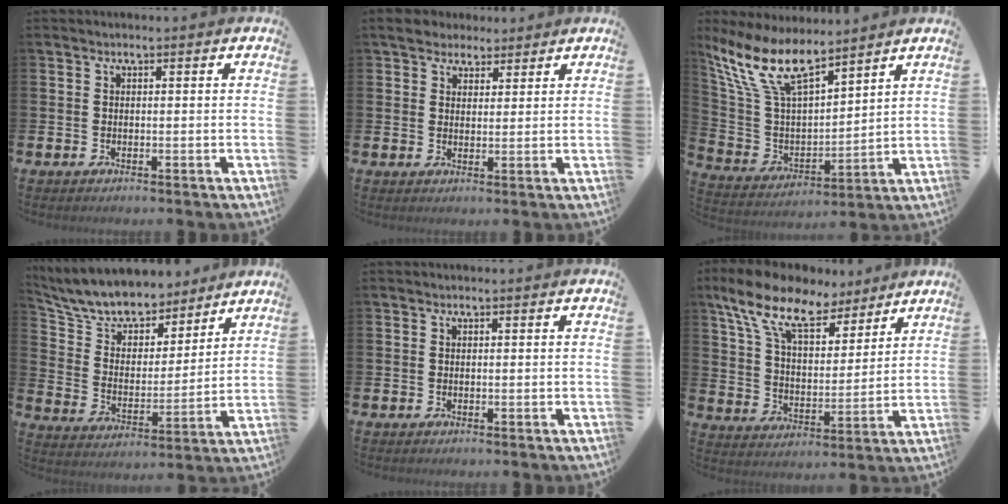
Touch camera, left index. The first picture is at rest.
{"total": 3.8, "force": [3.3, 1.8, -0.1], "torque": [-0.005, -0.010, 0.060]}
{"total": 10.6, "force": [8.4, 3.4, 5.4], "torque": [-0.146, -0.036, 0.153]}
{"total": 8.3, "force": [7.8, 2.9, 0.8], "torque": [-0.067, -0.059, 0.143]}
{"total": 0.0}
{"total": 11.5, "force": [9.4, 4.3, 5.2], "torque": [-0.132, -0.045, 0.167]}